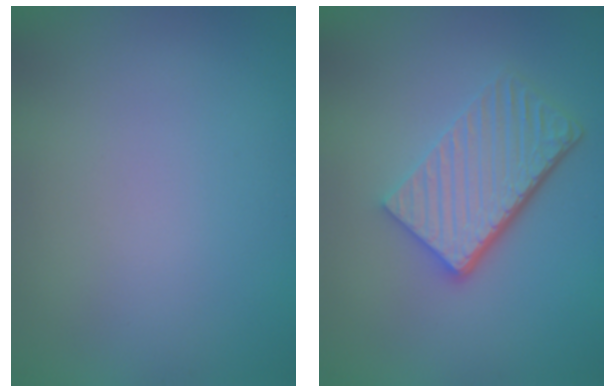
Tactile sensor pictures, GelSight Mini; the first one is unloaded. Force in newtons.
{"total": 5.4, "press": 3.8, "slide": 3.8}